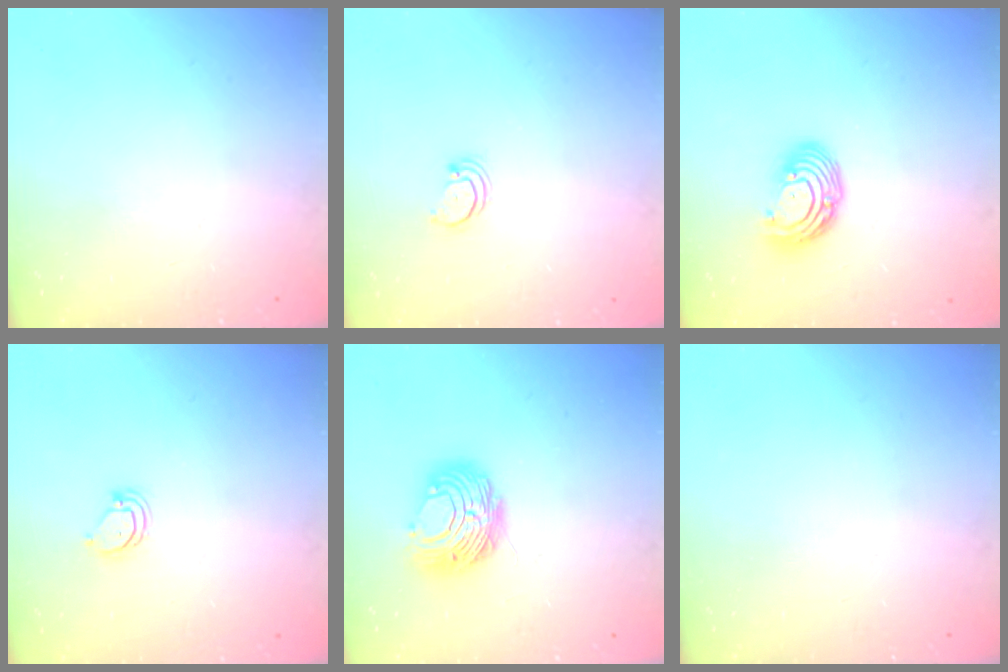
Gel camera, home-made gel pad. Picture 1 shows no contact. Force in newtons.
{"total": 2.2, "press": 2.2, "slide": 0.2}
{"total": 9.0, "press": 8.8, "slide": 1.7}
{"total": 3.4, "press": 3.4, "slide": 0.4}
{"total": 8.9, "press": 8.9, "slide": 0.0}
{"total": 0.0}